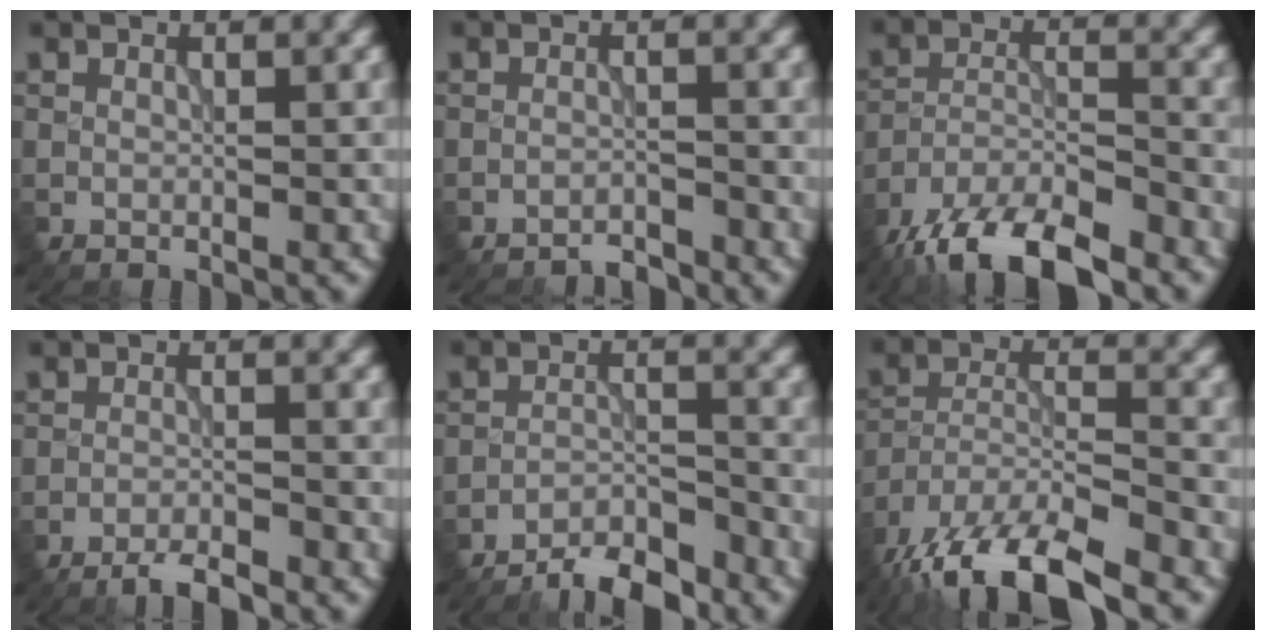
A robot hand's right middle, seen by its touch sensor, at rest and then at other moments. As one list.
[{"total": 1.7, "force": [-1.7, 0.2, 0.3], "torque": [0.000, 0.002, -0.032]}, {"total": 10.9, "force": [-8.5, 3.3, 6.0], "torque": [-0.106, -0.017, -0.155]}, {"total": 3.2, "force": [-2.7, 0.4, 1.6], "torque": [-0.026, -0.004, -0.052]}, {"total": 5.4, "force": [-4.8, 1.1, 2.2], "torque": [-0.032, 0.001, -0.089]}, {"total": 13.7, "force": [-11.0, 3.8, 7.3], "torque": [-0.143, -0.031, -0.178]}]